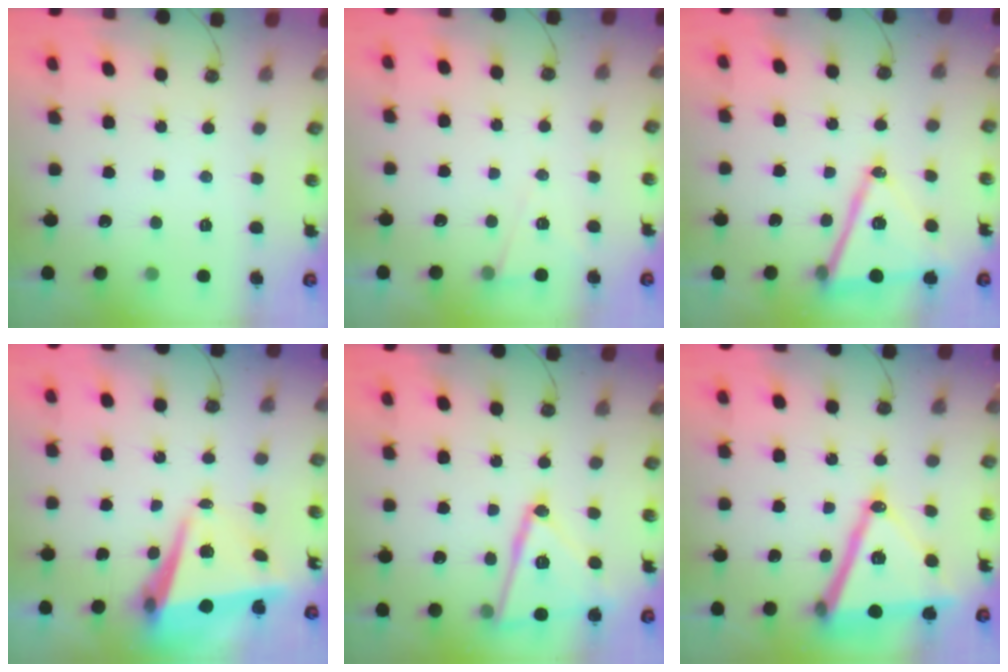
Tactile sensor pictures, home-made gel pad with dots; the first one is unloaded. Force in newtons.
{"total": 6.4, "press": 4.7, "slide": 4.3}
{"total": 15.5, "press": 15.0, "slide": 4.1}
{"total": 8.1, "press": 7.8, "slide": 2.3}
{"total": 18.3, "press": 18.3, "slide": 0.9}
{"total": 19.6, "press": 19.2, "slide": 3.8}